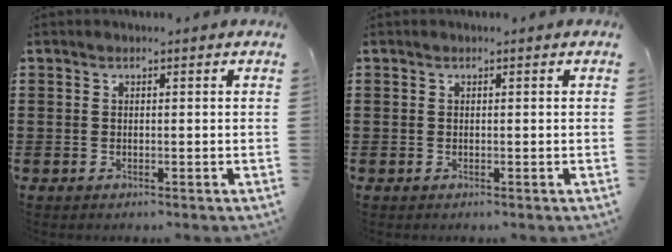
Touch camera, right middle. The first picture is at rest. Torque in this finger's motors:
{"motor_torque": [0.00, 0.00, 0.01, -0.01]}